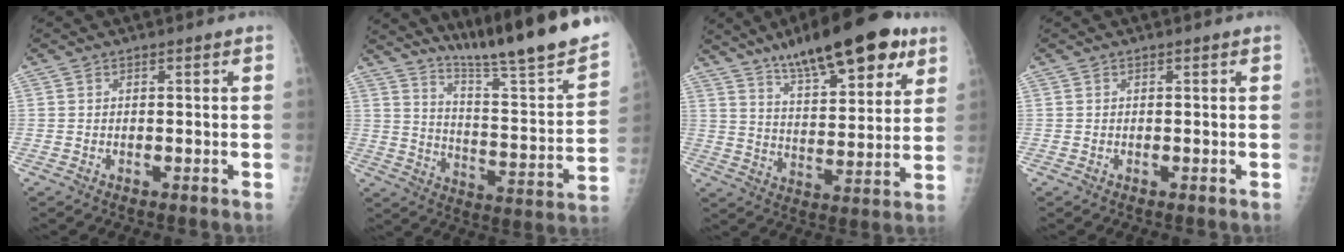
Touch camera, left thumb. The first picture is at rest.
{"total": 22.9, "force": [18.9, 0.8, 12.8], "torque": [-0.173, -0.129, 0.283]}
{"total": 20.2, "force": [13.1, 6.4, 14.0], "torque": [-0.183, -0.046, 0.206]}
{"total": 0.0}